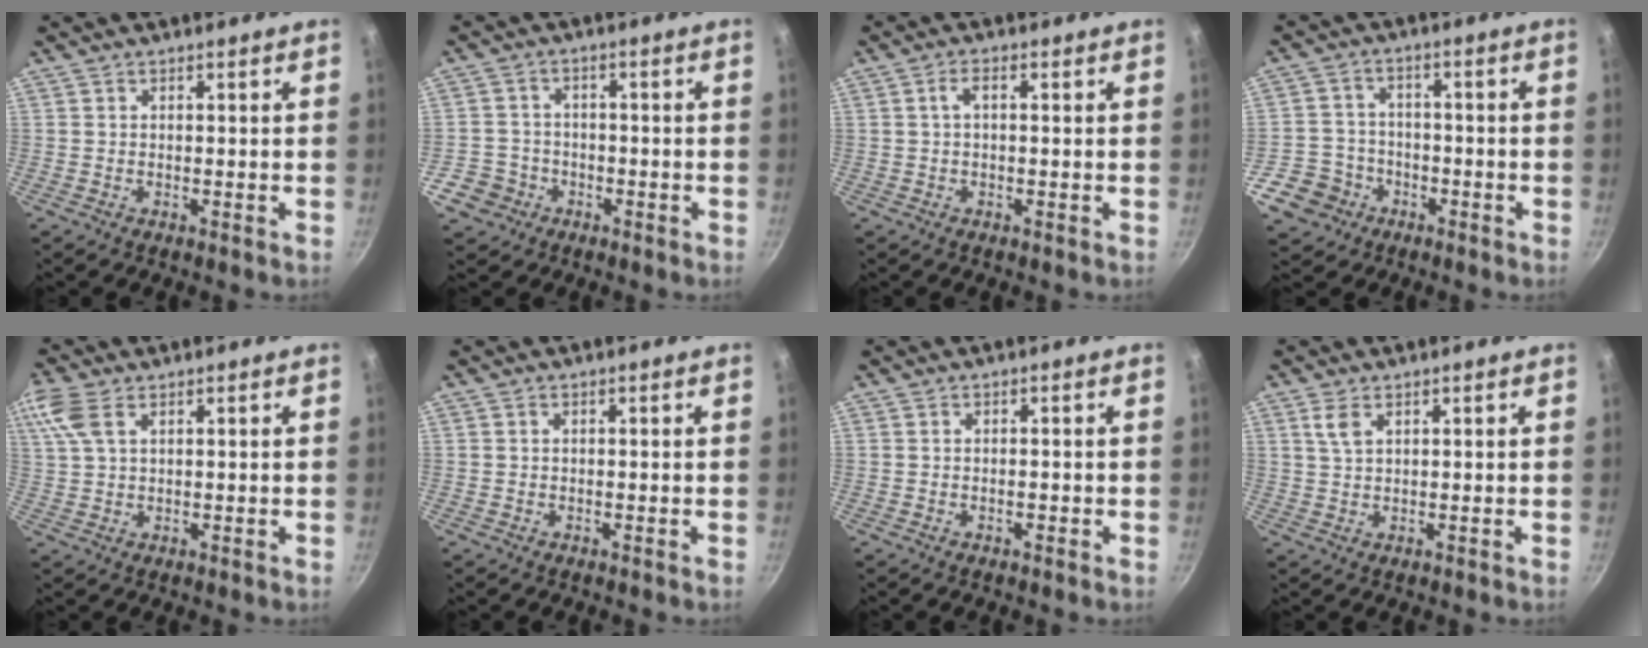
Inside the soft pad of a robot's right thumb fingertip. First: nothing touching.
{"total": 5.6, "force": [-2.6, 4.9, 0.5], "torque": [0.010, 0.031, -0.045]}
{"total": 2.4, "force": [0.4, 1.0, 2.1], "torque": [-0.047, 0.009, 0.007]}
{"total": 8.2, "force": [-3.9, 7.0, 1.5], "torque": [-0.005, 0.034, -0.071]}
{"total": 7.8, "force": [3.5, 4.3, 5.4], "torque": [-0.128, 0.018, 0.069]}
{"total": 0.0}
{"total": 1.0, "force": [-0.5, 0.5, 0.8], "torque": [-0.012, 0.003, -0.008]}
{"total": 2.9, "force": [1.4, 1.4, 2.1], "torque": [-0.042, -0.006, 0.030]}